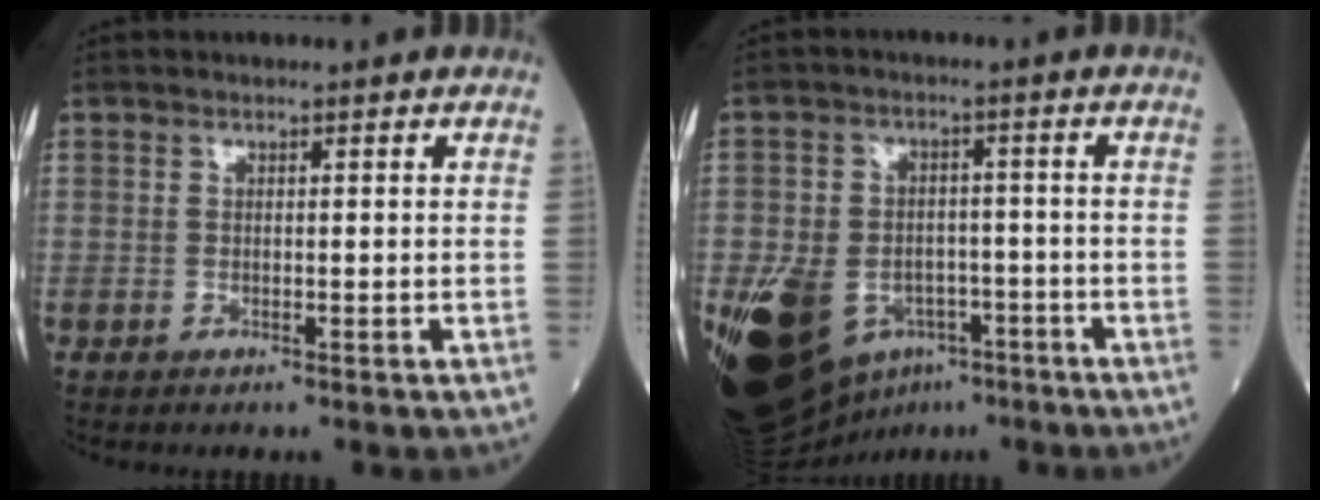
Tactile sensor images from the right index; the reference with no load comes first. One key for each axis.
{"total": 17.1, "fx": -7.6, "fy": 11.7, "fz": 9.9, "tx": -0.214, "ty": 0.002, "tz": -0.110}